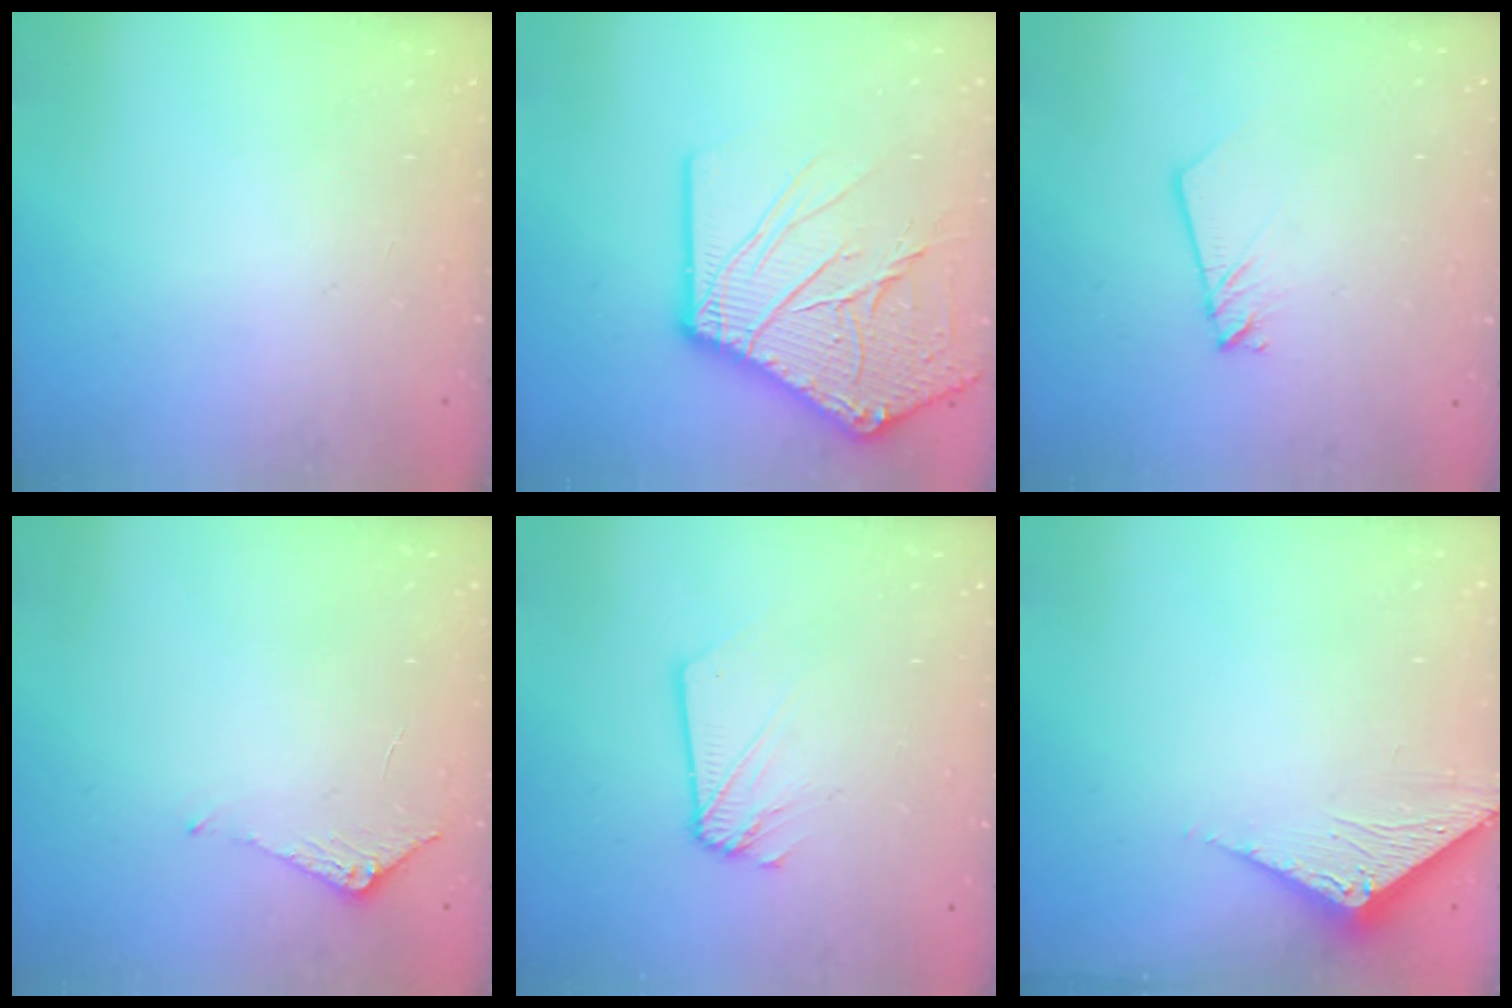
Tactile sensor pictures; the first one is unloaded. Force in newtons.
{"total": 21.3, "press": 21.1, "slide": 2.7}
{"total": 1.9, "press": 1.9, "slide": 0.2}
{"total": 7.2, "press": 7.2, "slide": 0.7}
{"total": 2.6, "press": 2.6, "slide": 0.3}
{"total": 3.3, "press": 3.3, "slide": 0.2}